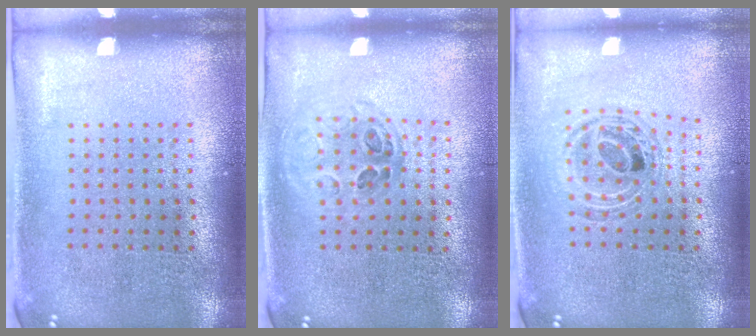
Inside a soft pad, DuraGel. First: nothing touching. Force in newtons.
{"total": 1.0, "press": 0.9, "slide": 0.3}
{"total": 0.9, "press": 0.8, "slide": 0.2}